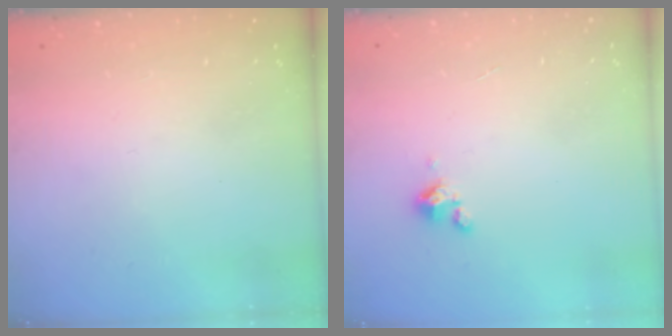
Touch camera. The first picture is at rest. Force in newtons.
{"total": 1.8, "press": 1.7, "slide": 0.4}